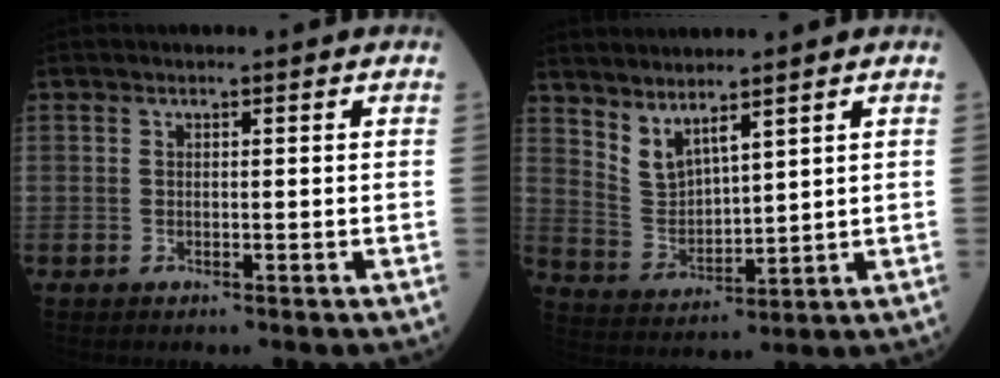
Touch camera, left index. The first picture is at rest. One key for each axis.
{"total": 5.9, "fx": 4.9, "fy": 1.4, "fz": 3.1, "tx": -0.075, "ty": -0.007, "tz": 0.115}